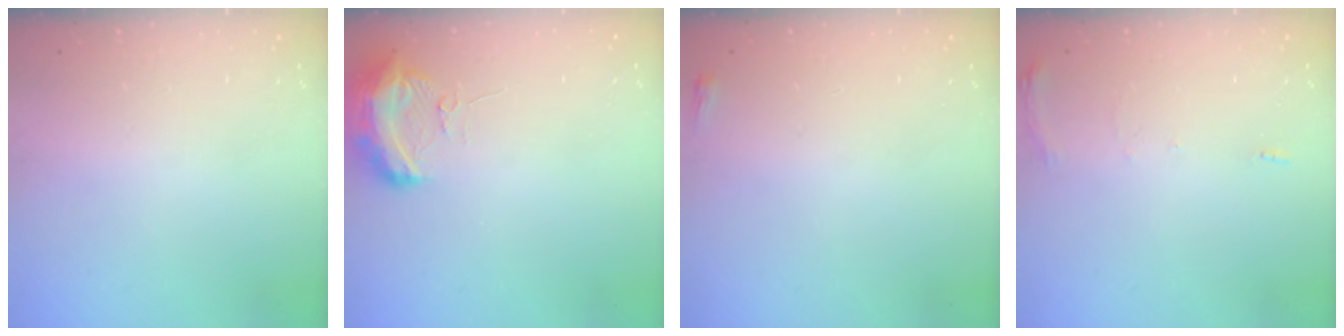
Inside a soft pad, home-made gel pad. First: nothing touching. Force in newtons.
{"total": 10.0, "press": 10.0, "slide": 0.8}
{"total": 2.0, "press": 2.0, "slide": 0.5}
{"total": 5.7, "press": 5.7, "slide": 0.8}